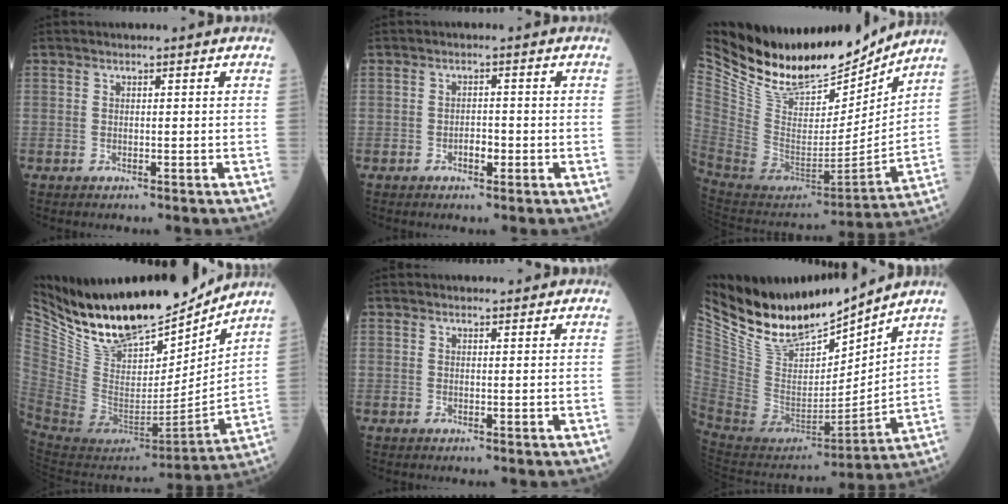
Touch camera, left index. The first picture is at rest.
{"total": 1.8, "force": [-0.8, 0.8, 1.4], "torque": [-0.021, 0.004, -0.013]}
{"total": 26.1, "force": [22.3, 7.7, 11.2], "torque": [-0.228, -0.024, 0.374]}
{"total": 22.1, "force": [19.5, 6.4, 8.3], "torque": [-0.158, -0.038, 0.338]}
{"total": 2.5, "force": [2.3, 0.7, 0.6], "torque": [-0.009, 0.013, 0.027]}
{"total": 17.8, "force": [15.9, 3.5, 7.0], "torque": [-0.143, -0.015, 0.309]}